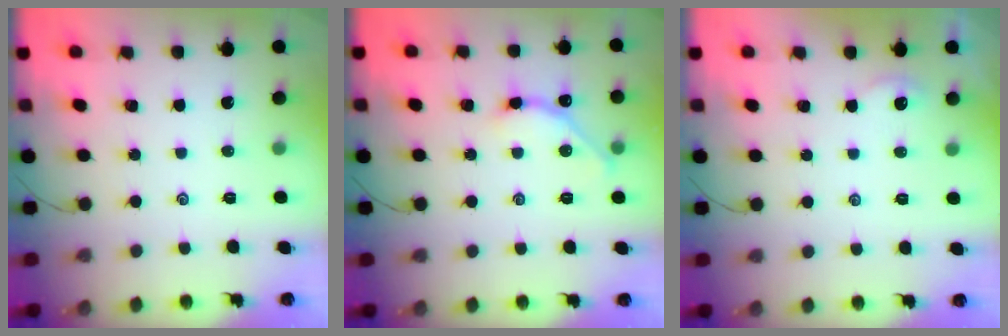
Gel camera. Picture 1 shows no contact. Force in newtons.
{"total": 4.9, "press": 4.9, "slide": 0.7}
{"total": 3.1, "press": 3.1, "slide": 0.3}